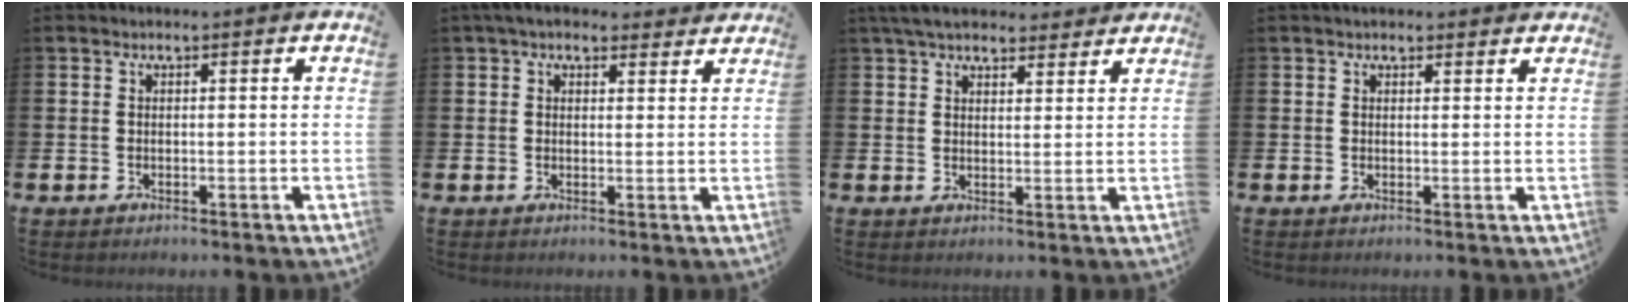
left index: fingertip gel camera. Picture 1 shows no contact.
{"total": 4.3, "force": [3.8, 1.7, 1.1], "torque": [-0.018, -0.012, 0.067]}
{"total": 5.6, "force": [5.1, 1.6, 1.5], "torque": [-0.039, -0.017, 0.094]}
{"total": 1.8, "force": [1.7, 0.5, 0.2], "torque": [0.006, -0.005, 0.029]}